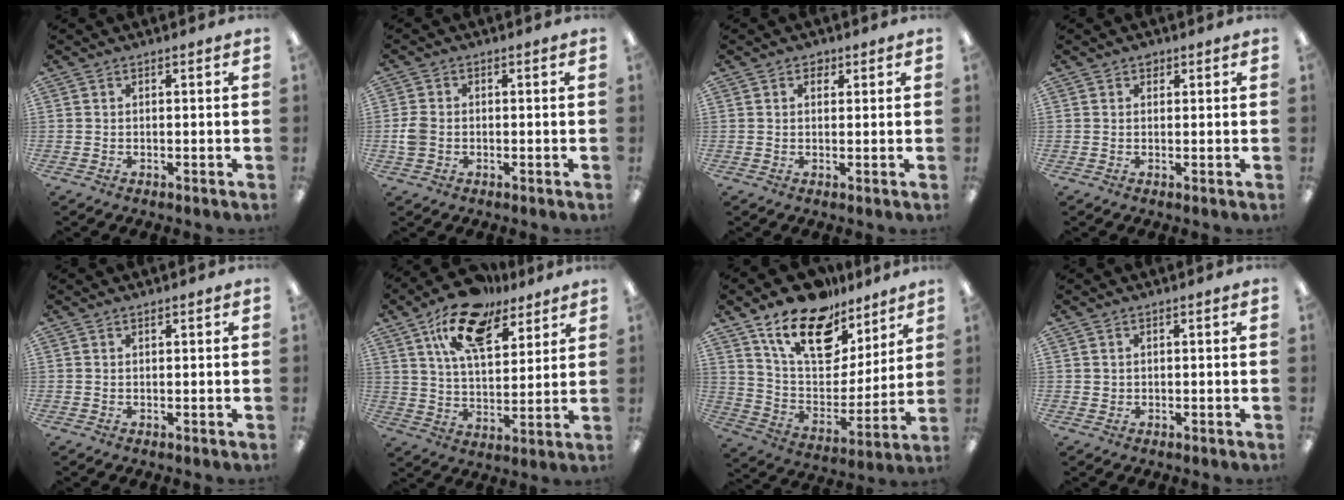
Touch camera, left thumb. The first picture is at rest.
{"total": 4.0, "force": [-0.7, 3.2, 2.4], "torque": [-0.046, 0.007, -0.012]}
{"total": 2.0, "force": [1.2, 1.3, 0.9], "torque": [-0.004, -0.002, 0.017]}
{"total": 1.4, "force": [0.9, 1.0, 0.4], "torque": [-0.001, 0.000, 0.015]}
{"total": 0.7, "force": [0.6, 0.3, 0.1], "torque": [-0.003, -0.001, 0.012]}
{"total": 15.9, "force": [10.6, 7.2, 9.4], "torque": [-0.160, -0.041, 0.186]}
{"total": 19.1, "force": [13.3, 10.0, 9.3], "torque": [-0.169, -0.079, 0.240]}
{"total": 0.9, "force": [0.5, 0.7, 0.0], "torque": [-0.002, 0.003, 0.010]}